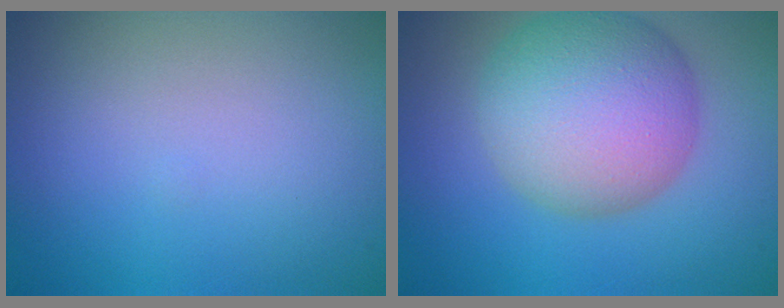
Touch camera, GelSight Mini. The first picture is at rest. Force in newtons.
{"total": 9.4, "press": 9.3, "slide": 0.4}